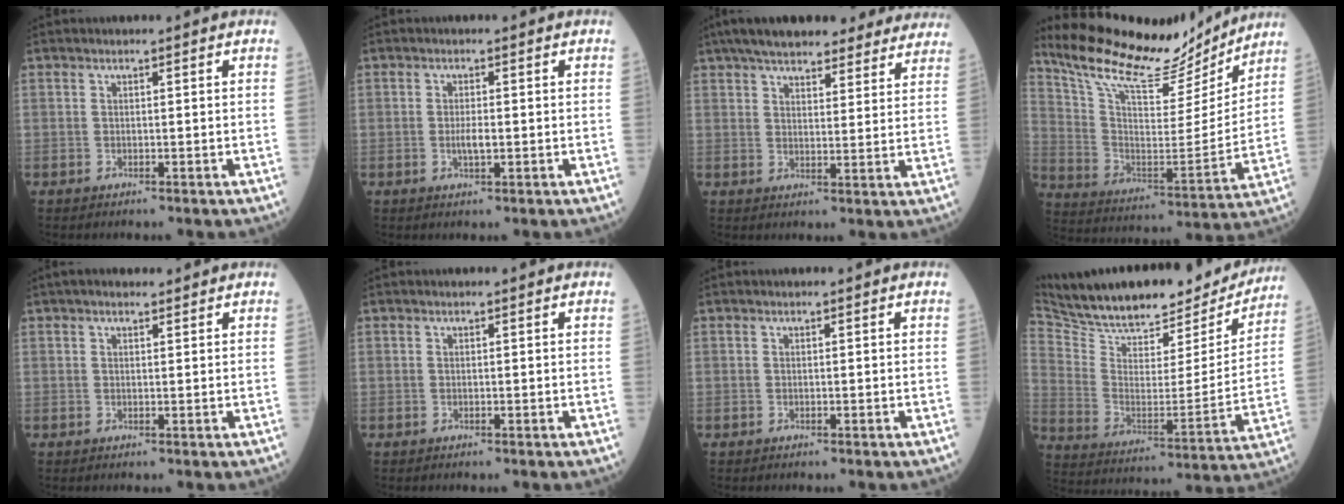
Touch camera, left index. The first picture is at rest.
{"total": 1.9, "force": [-0.4, 0.4, 1.8], "torque": [-0.032, -0.002, -0.004]}
{"total": 23.4, "force": [20.1, 6.4, 10.2], "torque": [-0.147, 0.034, 0.255]}
{"total": 20.7, "force": [19.0, 4.3, 7.1], "torque": [-0.137, -0.021, 0.305]}
{"total": 2.9, "force": [2.3, 0.9, 1.5], "torque": [-0.018, 0.022, 0.036]}
{"total": 0.0}
{"total": 0.0}
{"total": 25.8, "force": [22.7, 7.9, 9.2], "torque": [-0.161, -0.018, 0.324]}